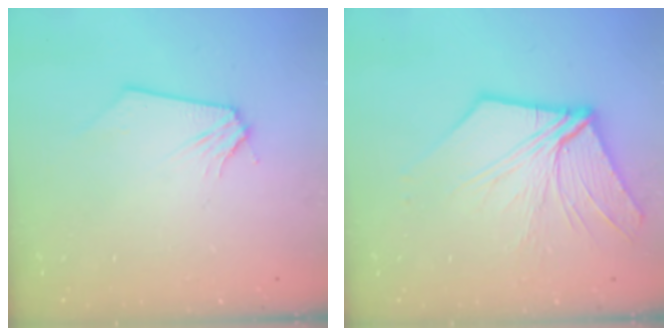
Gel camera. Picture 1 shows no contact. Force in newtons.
{"total": 12.8, "press": 12.6, "slide": 2.3}